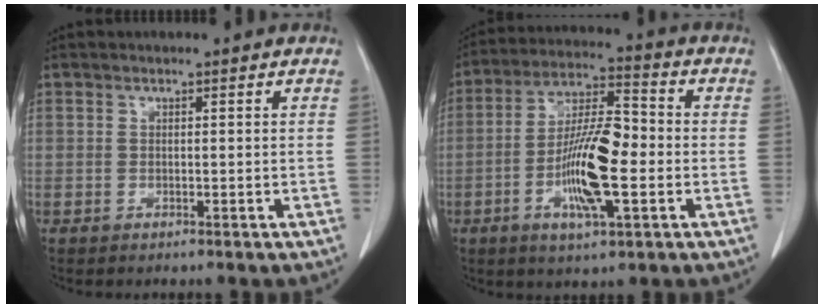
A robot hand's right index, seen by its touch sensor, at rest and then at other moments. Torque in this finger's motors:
{"motor_torque": [1.88, -0.03, 0.33, 0.21]}